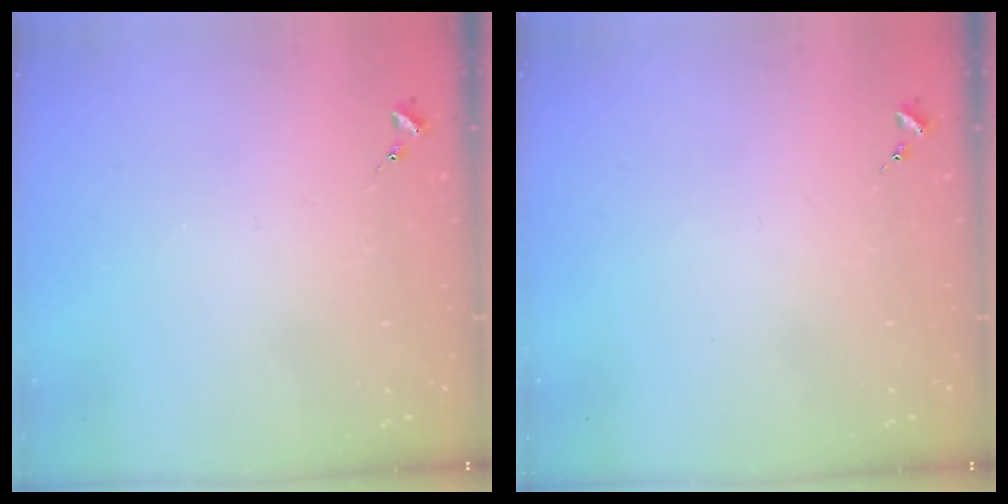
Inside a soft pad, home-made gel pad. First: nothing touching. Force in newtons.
{"total": 0.0}